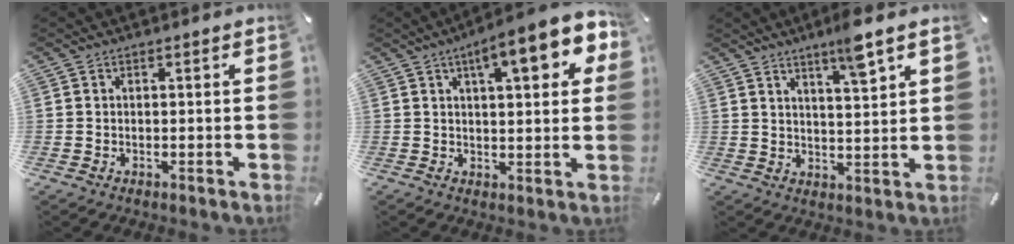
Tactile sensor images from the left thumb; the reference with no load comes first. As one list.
[{"total": 12.4, "force": [5.8, 3.4, 10.5], "torque": [-0.146, -0.022, 0.089]}, {"total": 7.1, "force": [5.3, 0.5, 4.6], "torque": [-0.071, -0.034, 0.086]}]